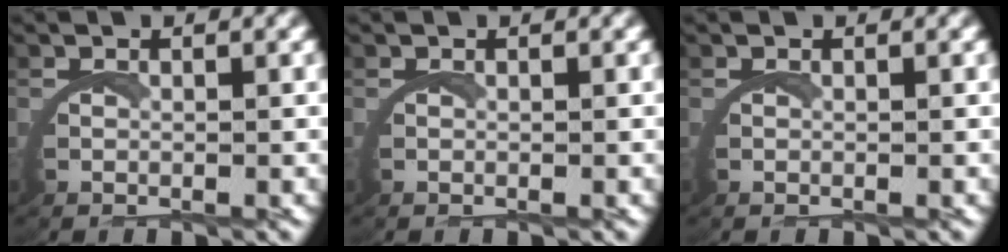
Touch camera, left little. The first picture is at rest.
{"total": 0.0}
{"total": 0.0}